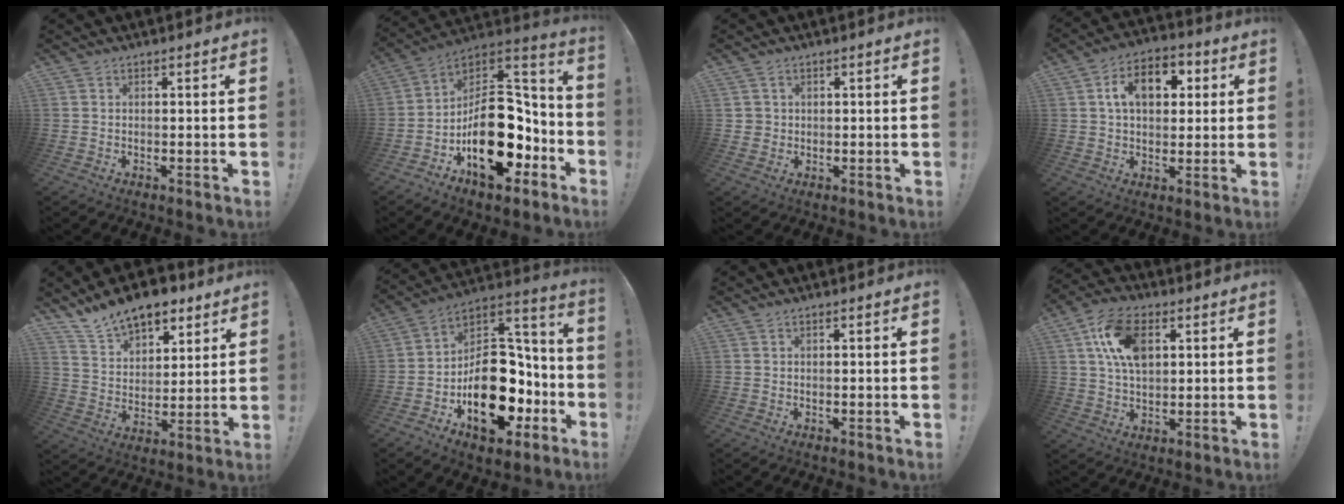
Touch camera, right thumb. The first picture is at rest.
{"total": 24.1, "force": [-6.7, 14.4, 18.1], "torque": [-0.255, 0.040, -0.093]}
{"total": 2.3, "force": [0.8, 2.1, 0.4], "torque": [-0.001, -0.003, 0.015]}
{"total": 12.0, "force": [3.1, 7.9, 8.5], "torque": [-0.129, 0.013, 0.054]}
{"total": 13.7, "force": [10.7, 6.7, 5.1], "torque": [-0.099, -0.071, 0.200]}
{"total": 24.3, "force": [-8.5, 15.6, 16.6], "torque": [-0.228, 0.049, -0.118]}
{"total": 0.0}
{"total": 14.0, "force": [4.6, 8.6, 10.1], "torque": [-0.183, 0.004, 0.085]}